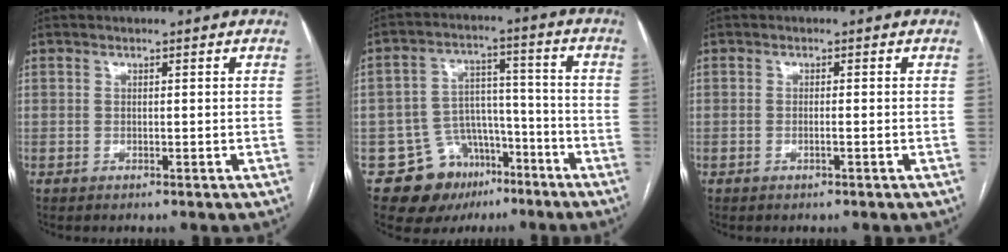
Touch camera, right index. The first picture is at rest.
{"total": 10.8, "force": [-6.5, 7.9, 3.4], "torque": [-0.046, 0.046, -0.092]}
{"total": 0.9, "force": [-0.3, 0.0, 0.8], "torque": [-0.017, 0.000, -0.003]}